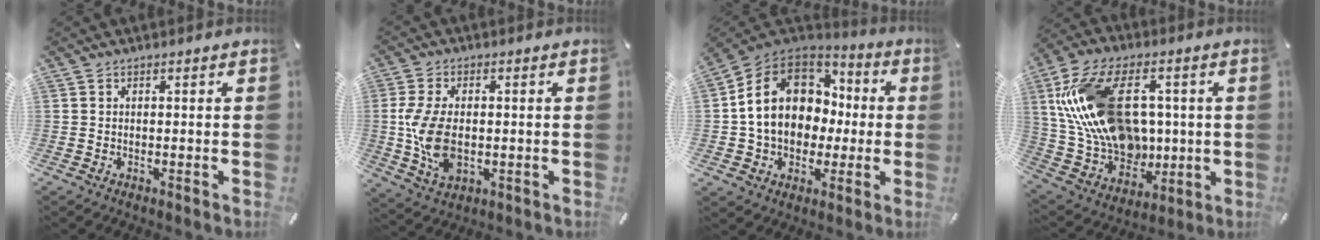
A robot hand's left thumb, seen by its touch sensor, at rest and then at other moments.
{"total": 11.1, "force": [-0.7, 6.9, 8.7], "torque": [-0.208, -0.006, -0.013]}
{"total": 15.0, "force": [0.2, 12.9, 7.7], "torque": [-0.160, 0.010, 0.009]}
{"total": 23.2, "force": [5.9, 16.2, 15.6], "torque": [-0.325, -0.019, 0.109]}